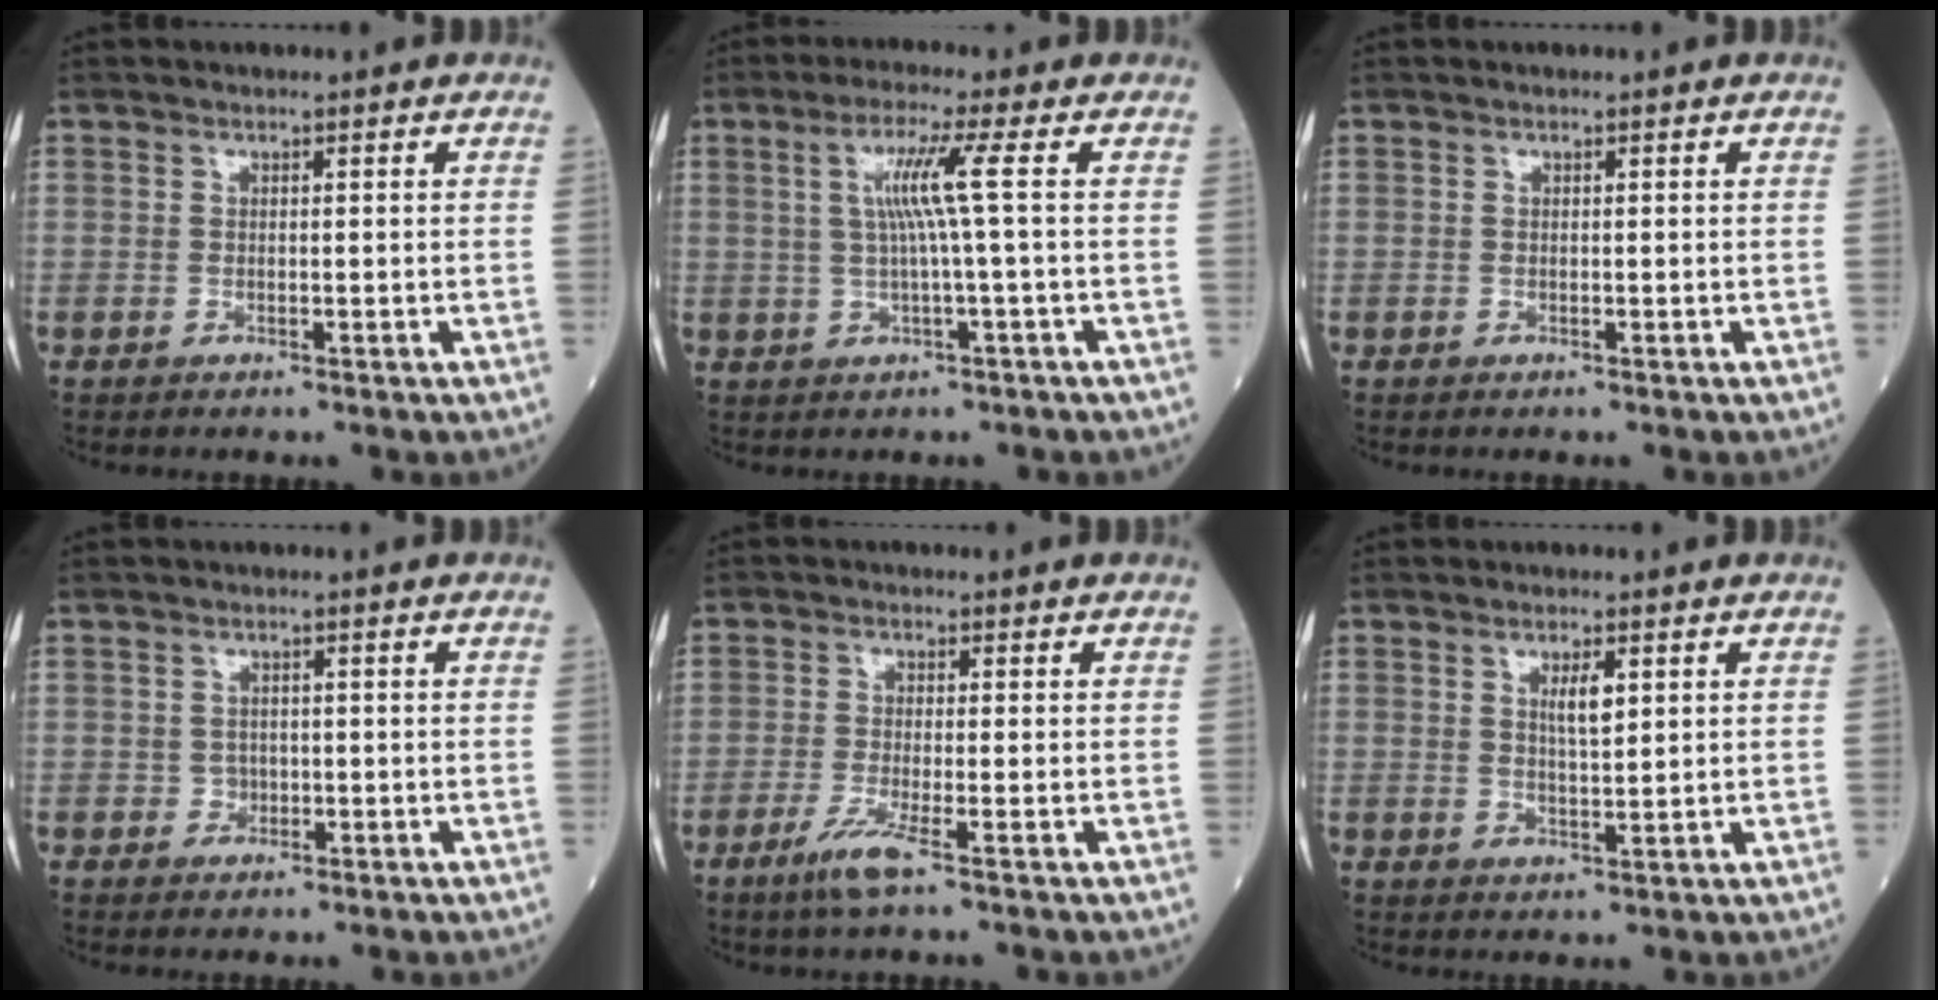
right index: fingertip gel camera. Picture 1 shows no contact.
{"total": 5.7, "force": [0.9, -1.4, 5.5], "torque": [-0.108, 0.007, 0.021]}
{"total": 0.0}
{"total": 1.4, "force": [-0.4, 1.3, 0.4], "torque": [-0.004, 0.005, -0.005]}
{"total": 4.0, "force": [-2.4, -0.3, 3.2], "torque": [-0.070, -0.013, -0.051]}
{"total": 3.2, "force": [1.3, 0.6, 2.9], "torque": [-0.052, -0.002, 0.023]}